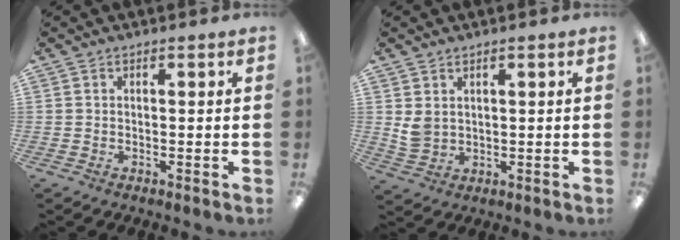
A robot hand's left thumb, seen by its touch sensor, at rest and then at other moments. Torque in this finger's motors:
{"motor_torque": [0.69, 0.67, 0.13, -0.35, 0.02]}